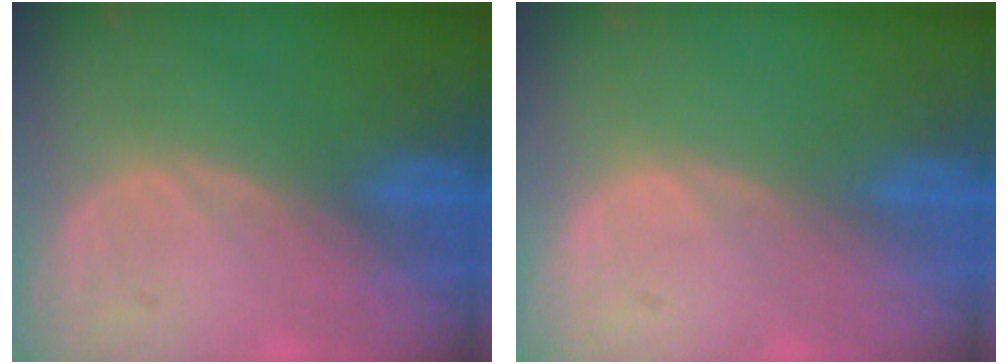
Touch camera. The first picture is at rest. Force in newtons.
{"total": 0.0}